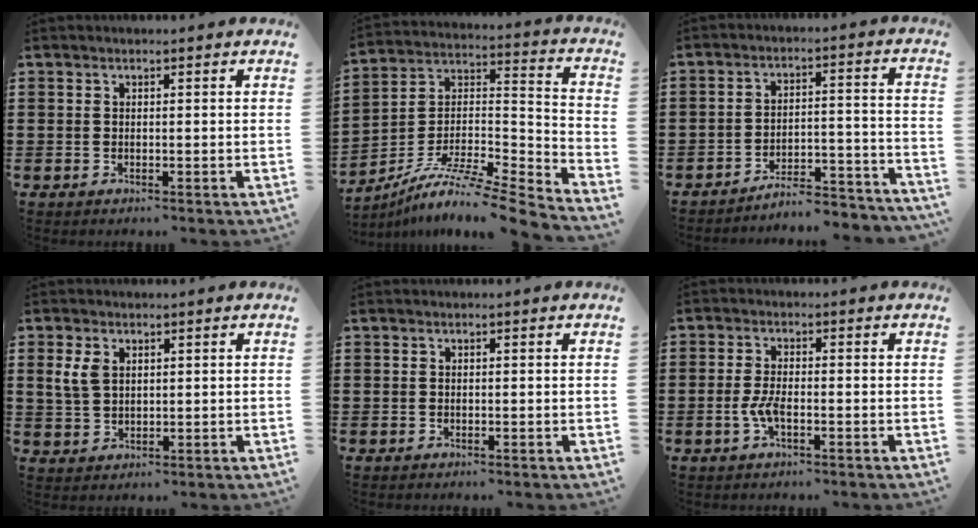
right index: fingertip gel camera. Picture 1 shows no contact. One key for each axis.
{"total": 8.5, "fx": -7.2, "fy": 0.5, "fz": 4.5, "tx": -0.076, "ty": -0.003, "tz": -0.146}
{"total": 5.5, "fx": -5.3, "fy": 0.3, "fz": 1.2, "tx": -0.020, "ty": 0.002, "tz": -0.106}
{"total": 3.6, "fx": 1.6, "fy": 2.3, "fz": 2.3, "tx": -0.060, "ty": 0.006, "tz": 0.027}
{"total": 0.0}
{"total": 3.3, "fx": -1.0, "fy": 0.9, "fz": 3.0, "tx": -0.076, "ty": -0.009, "tz": -0.023}